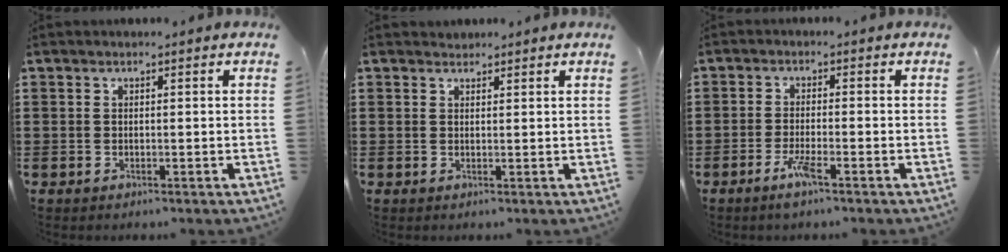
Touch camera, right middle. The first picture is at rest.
{"total": 1.0, "force": [0.9, 0.3, -0.2], "torque": [0.002, 0.001, 0.018]}
{"total": 3.6, "force": [-2.0, 0.3, 2.9], "torque": [-0.062, -0.009, -0.037]}